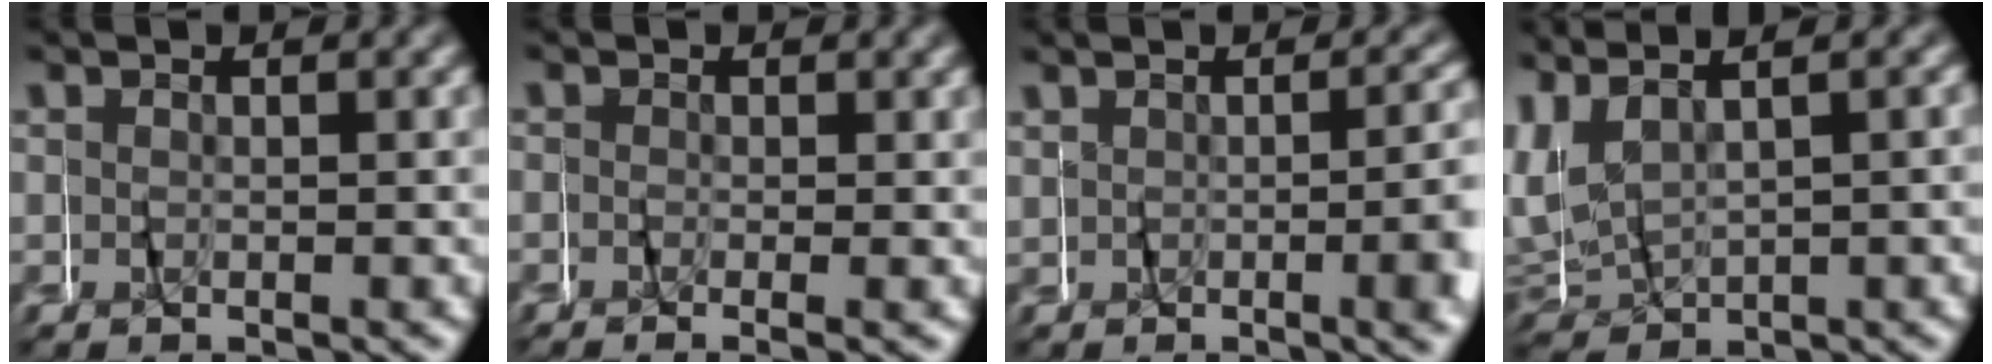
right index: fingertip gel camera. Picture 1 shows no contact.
{"total": 0.7, "force": [-0.3, 0.4, 0.5], "torque": [-0.002, -0.006, -0.008]}
{"total": 2.6, "force": [0.0, 0.3, 2.5], "torque": [-0.019, 0.012, -0.001]}
{"total": 6.4, "force": [1.1, 5.6, 2.7], "torque": [-0.105, -0.007, 0.021]}